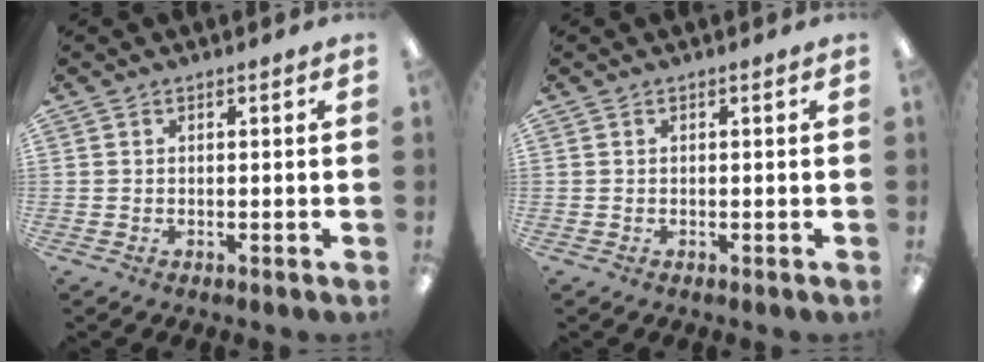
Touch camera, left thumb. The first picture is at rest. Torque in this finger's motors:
{"motor_torque": [-0.04, 0.04, -0.15, 0.12, -0.01]}